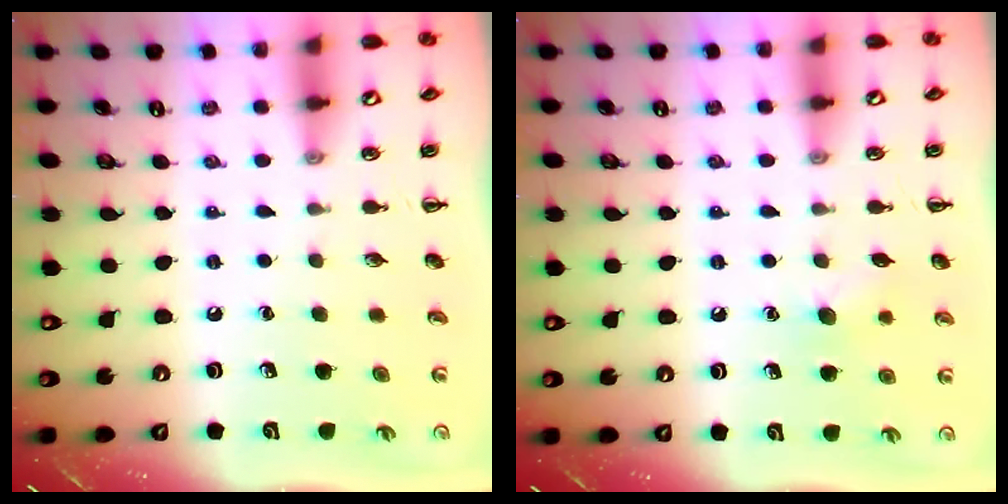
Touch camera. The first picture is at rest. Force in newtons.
{"total": 7.1, "press": 6.9, "slide": 1.9}